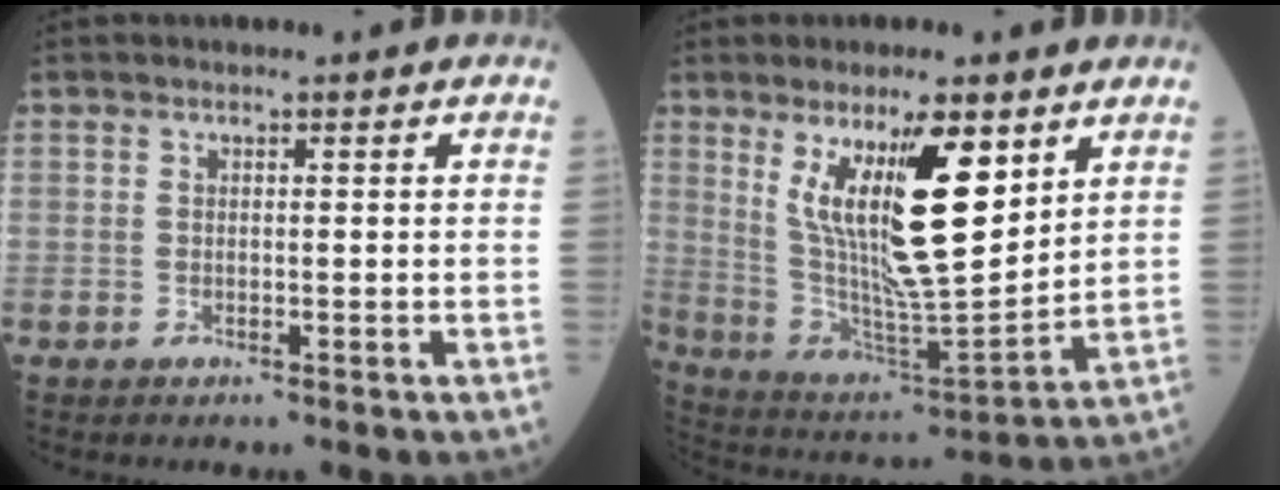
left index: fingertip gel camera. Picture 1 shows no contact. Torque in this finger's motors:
{"motor_torque": [1.95, -0.19, 1.05, 0.21]}